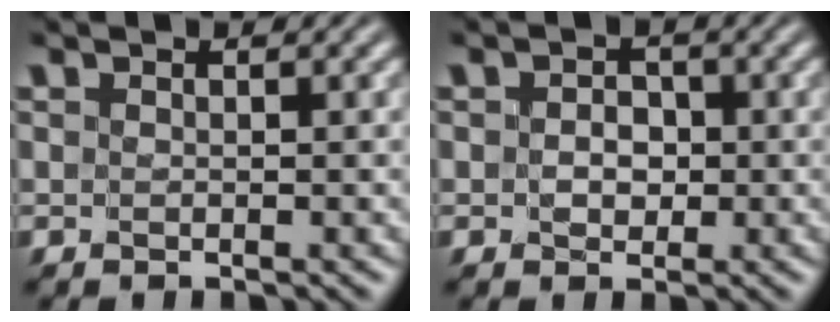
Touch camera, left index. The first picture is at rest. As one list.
[{"total": 2.0, "force": [-0.1, 1.7, 1.2], "torque": [-0.012, -0.001, -0.008]}]